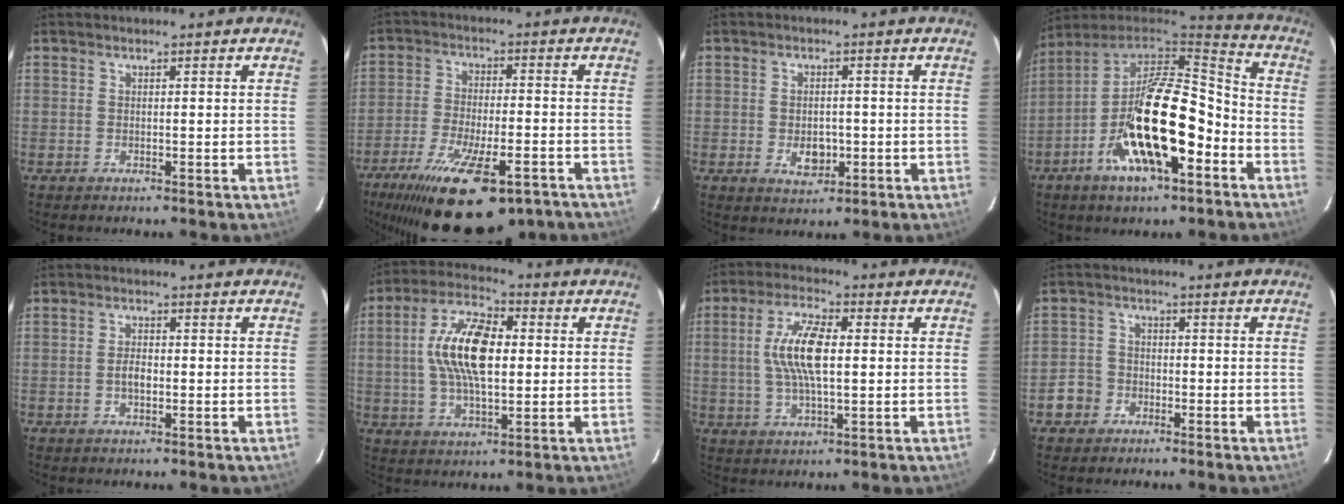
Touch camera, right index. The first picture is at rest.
{"total": 21.9, "force": [-14.4, 7.8, 14.5], "torque": [-0.278, -0.049, -0.221]}
{"total": 5.0, "force": [-1.2, 3.5, 3.4], "torque": [-0.059, -0.004, -0.013]}
{"total": 22.4, "force": [-8.3, 8.1, 19.1], "torque": [-0.356, -0.014, -0.157]}
{"total": 2.5, "force": [-0.5, 1.3, 2.0], "torque": [-0.040, 0.004, -0.009]}
{"total": 14.3, "force": [1.3, 6.4, 12.7], "torque": [-0.247, 0.017, 0.019]}
{"total": 10.4, "force": [1.0, 3.5, 9.7], "torque": [-0.194, 0.011, 0.018]}
{"total": 4.7, "force": [-2.3, 4.0, 0.6], "torque": [-0.013, 0.018, -0.042]}